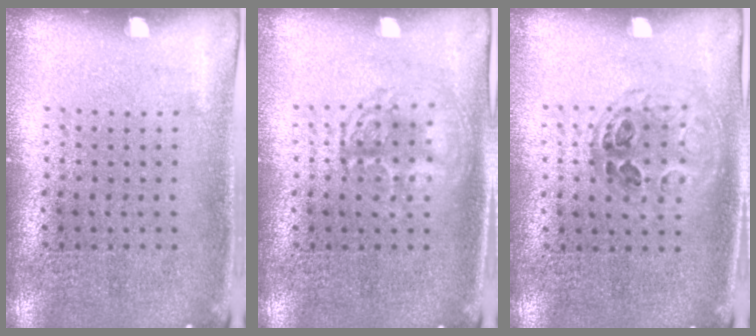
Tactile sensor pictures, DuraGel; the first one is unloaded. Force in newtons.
{"total": 1.1, "press": 1.1, "slide": 0.2}
{"total": 0.9, "press": 0.9, "slide": 0.2}